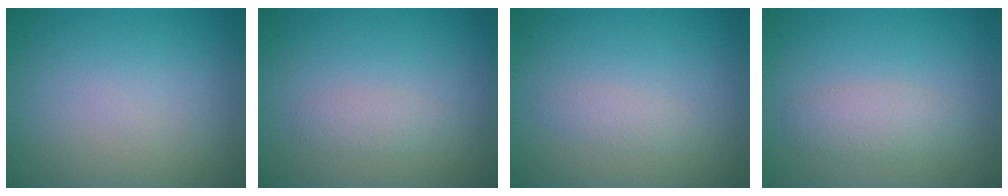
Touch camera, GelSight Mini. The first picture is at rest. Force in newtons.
{"total": 1.3, "press": 1.3, "slide": 0.0}
{"total": 1.1, "press": 1.1, "slide": 0.0}
{"total": 2.3, "press": 2.3, "slide": 0.1}